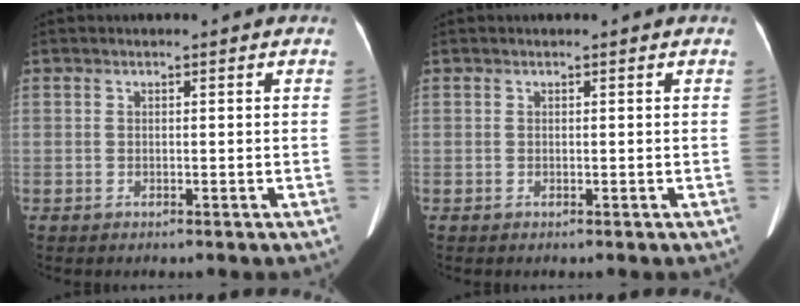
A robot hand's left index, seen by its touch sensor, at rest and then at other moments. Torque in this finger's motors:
{"motor_torque": [0.01, 0.00, 0.00, 0.00]}